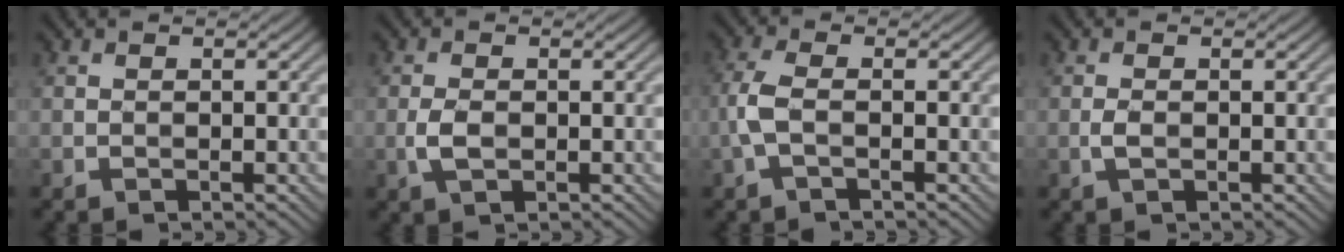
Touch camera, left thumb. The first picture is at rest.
{"total": 2.4, "force": [-0.5, 1.3, 2.0], "torque": [-0.050, -0.001, -0.011]}
{"total": 3.4, "force": [-0.9, 1.1, 3.1], "torque": [-0.080, 0.004, -0.026]}
{"total": 1.3, "force": [-0.3, 0.6, 1.1], "torque": [-0.026, 0.001, -0.008]}